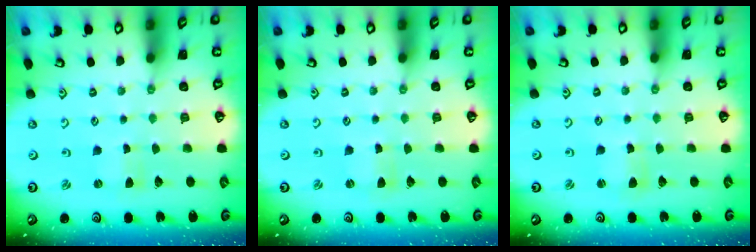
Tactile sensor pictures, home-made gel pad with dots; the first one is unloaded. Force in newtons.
{"total": 0.0}
{"total": 3.0, "press": 2.9, "slide": 0.4}